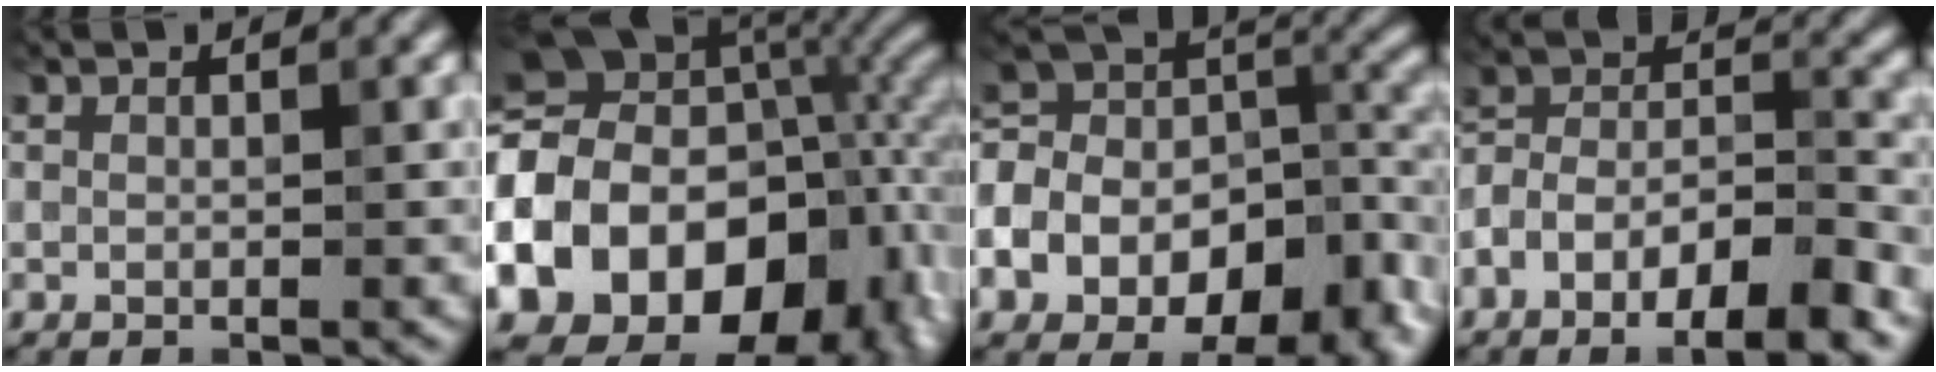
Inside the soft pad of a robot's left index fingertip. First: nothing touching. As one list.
[{"total": 19.3, "force": [-5.5, 14.3, 11.7], "torque": [-0.219, -0.010, -0.090]}, {"total": 16.7, "force": [-5.5, 10.9, 11.4], "torque": [-0.240, -0.002, -0.073]}, {"total": 9.9, "force": [-5.7, 4.4, 6.8], "torque": [-0.111, 0.006, -0.106]}]